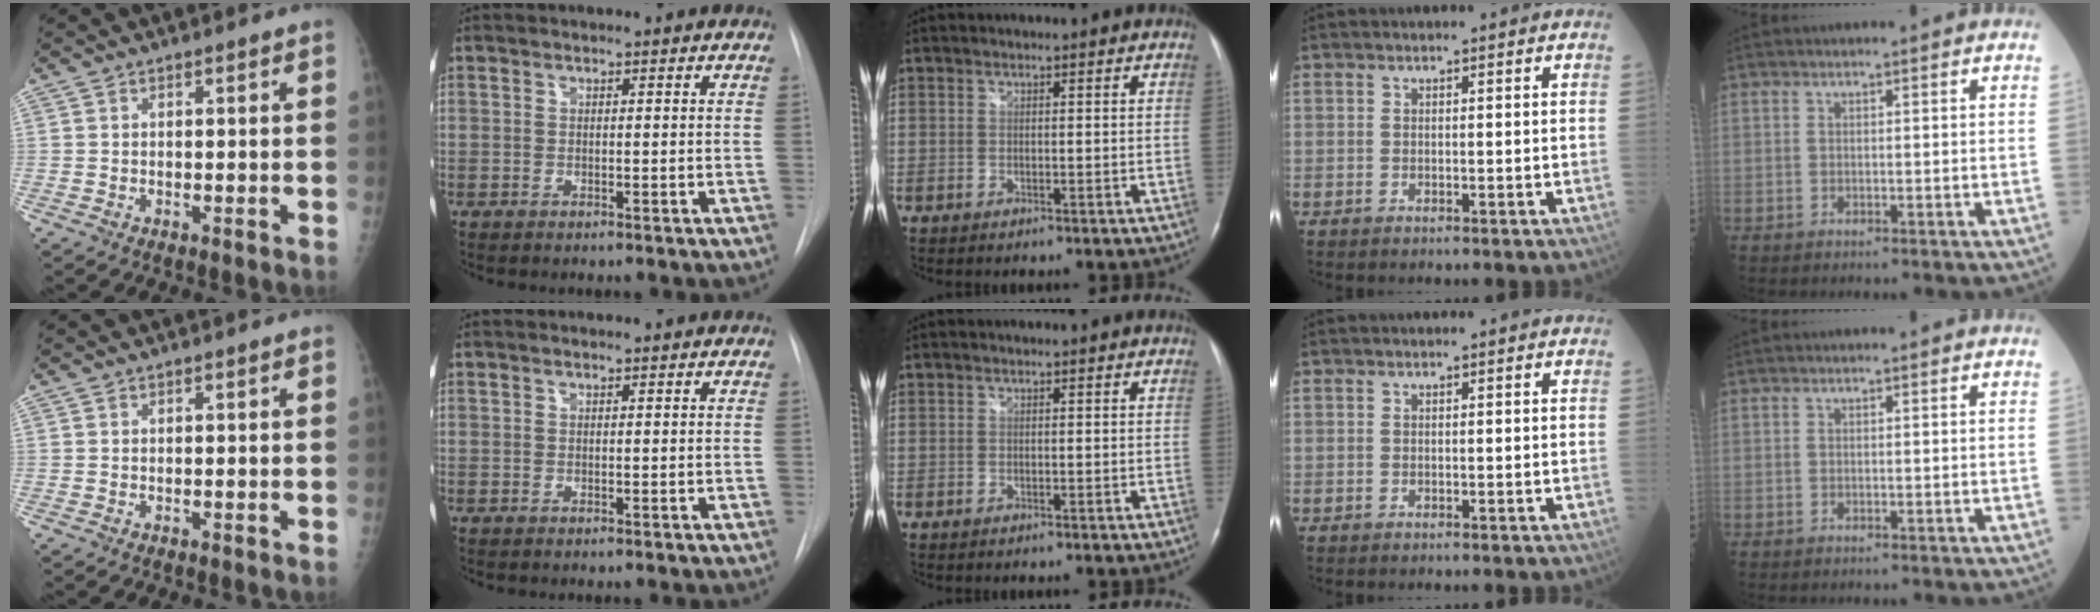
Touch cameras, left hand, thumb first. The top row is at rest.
{}